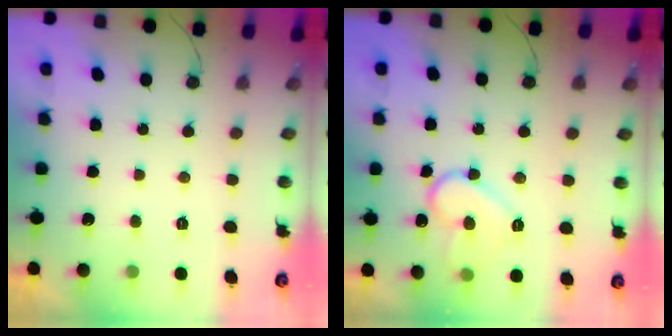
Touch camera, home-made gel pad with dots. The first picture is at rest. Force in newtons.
{"total": 10.6, "press": 10.5, "slide": 1.0}